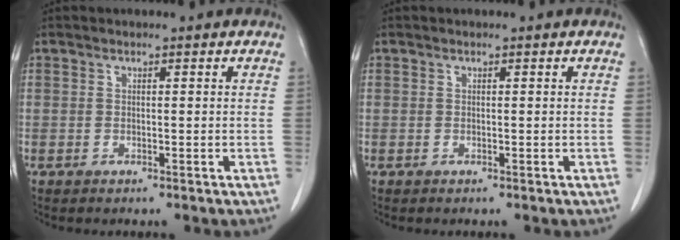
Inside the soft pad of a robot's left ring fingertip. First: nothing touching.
{"total": 0.0}